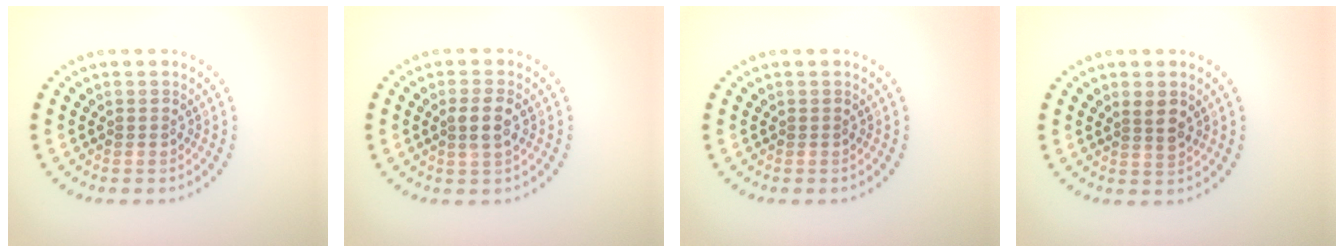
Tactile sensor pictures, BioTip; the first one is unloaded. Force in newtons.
{"total": 2.1, "press": 2.0, "slide": 0.7}
{"total": 0.0}
{"total": 1.7, "press": 1.5, "slide": 0.8}